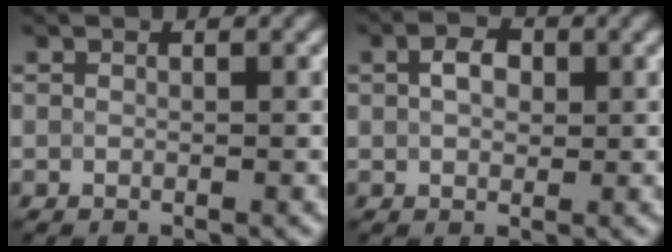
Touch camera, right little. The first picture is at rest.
{"total": 2.7, "force": [0.7, 1.8, 1.9], "torque": [-0.039, 0.006, 0.009]}